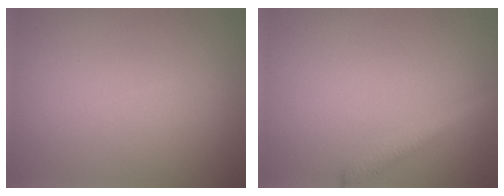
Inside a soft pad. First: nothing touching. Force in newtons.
{"total": 2.4, "press": 2.4, "slide": 0.1}